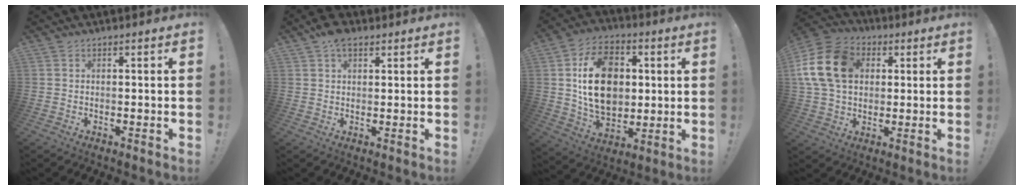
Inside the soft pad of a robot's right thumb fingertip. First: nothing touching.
{"total": 5.3, "force": [3.2, 3.0, 2.9], "torque": [-0.050, -0.008, 0.061]}
{"total": 19.6, "force": [3.2, 14.3, 13.0], "torque": [-0.210, -0.003, 0.059]}
{"total": 17.7, "force": [3.7, 13.5, 10.9], "torque": [-0.195, 0.004, 0.072]}